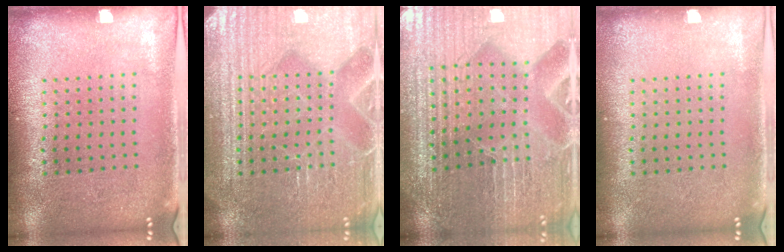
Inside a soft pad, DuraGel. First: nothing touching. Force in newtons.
{"total": 4.3, "press": 4.3, "slide": 0.6}
{"total": 4.5, "press": 4.4, "slide": 1.3}
{"total": 0.0}